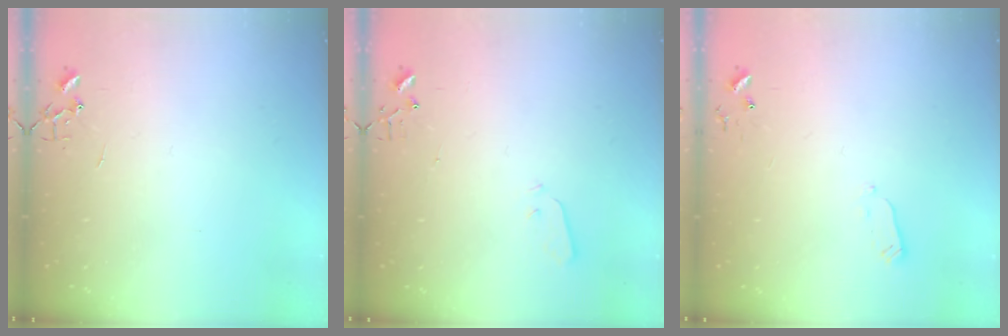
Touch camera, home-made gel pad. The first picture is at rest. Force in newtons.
{"total": 2.9, "press": 2.8, "slide": 0.8}
{"total": 2.4, "press": 2.3, "slide": 0.4}